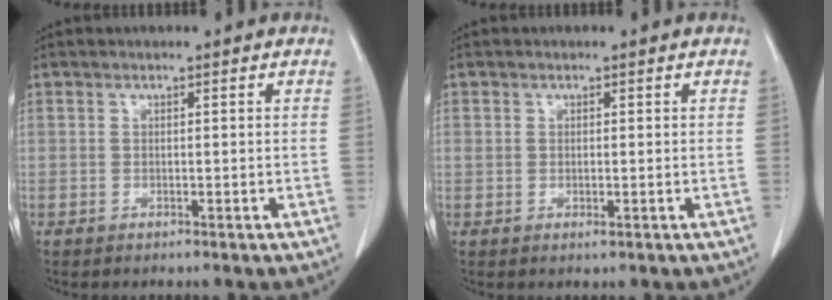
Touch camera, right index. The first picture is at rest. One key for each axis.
{"total": 1.2, "fx": 0.0, "fy": 0.7, "fz": 1.0, "tx": -0.022, "ty": 0.000, "tz": 0.003}